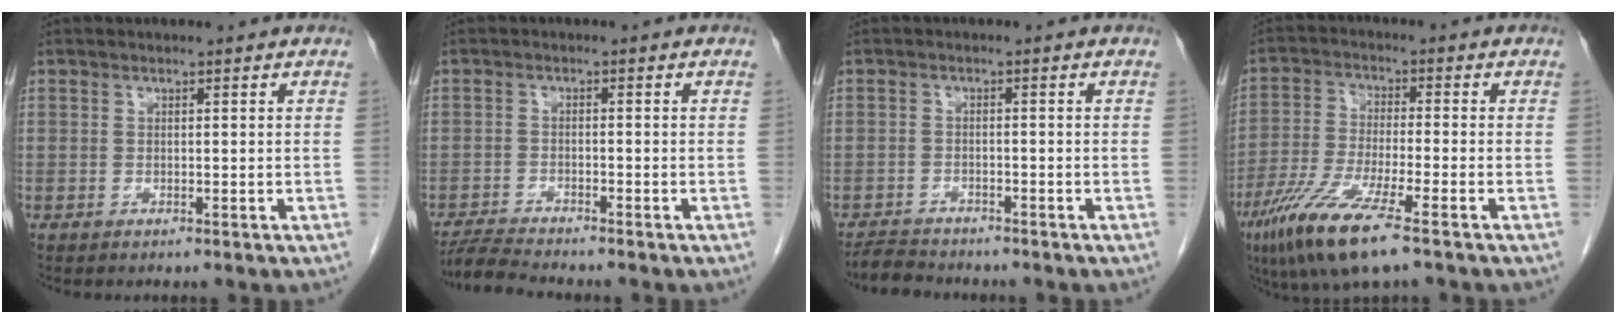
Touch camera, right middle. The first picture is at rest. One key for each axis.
{"total": 4.0, "fx": -3.9, "fy": -0.8, "fz": 0.7, "tx": -0.018, "ty": -0.023, "tz": -0.072}
{"total": 3.4, "fx": -3.4, "fy": 0.6, "fz": 0.3, "tx": -0.009, "ty": -0.013, "tz": -0.060}
{"total": 10.9, "fx": -6.6, "fy": 0.8, "fz": 8.6, "tx": -0.182, "ty": -0.030, "tz": -0.123}